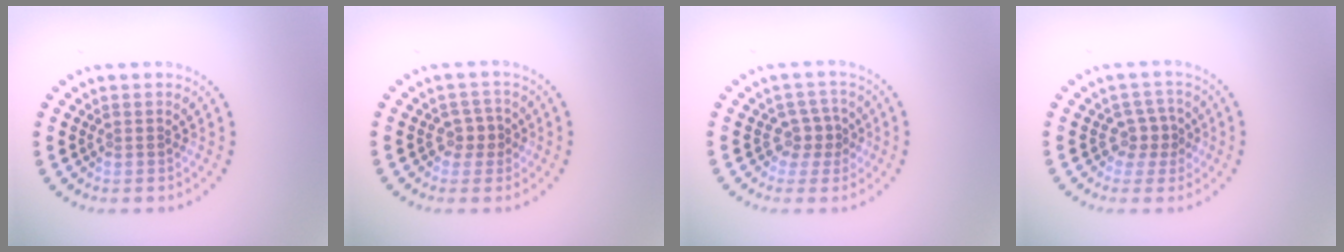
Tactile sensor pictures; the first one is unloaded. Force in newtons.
{"total": 1.7, "press": 1.5, "slide": 0.8}
{"total": 2.1, "press": 1.7, "slide": 1.2}
{"total": 2.1, "press": 1.7, "slide": 1.2}